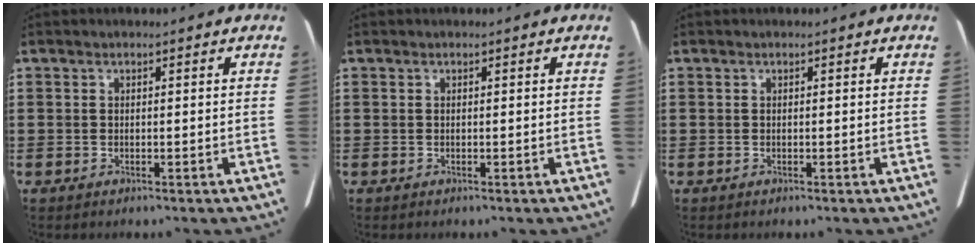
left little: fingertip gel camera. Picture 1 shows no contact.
{"total": 0.0}
{"total": 0.0}